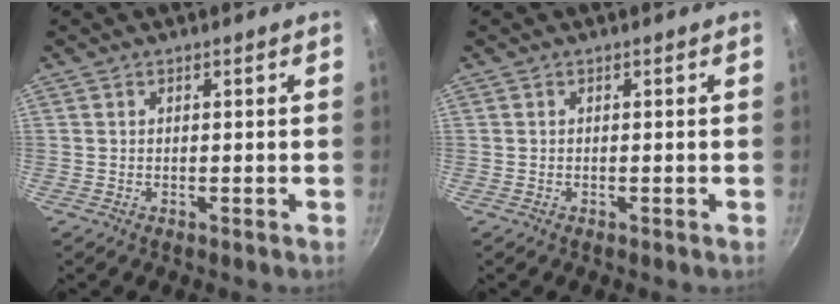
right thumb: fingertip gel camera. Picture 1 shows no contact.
{"total": 0.0}